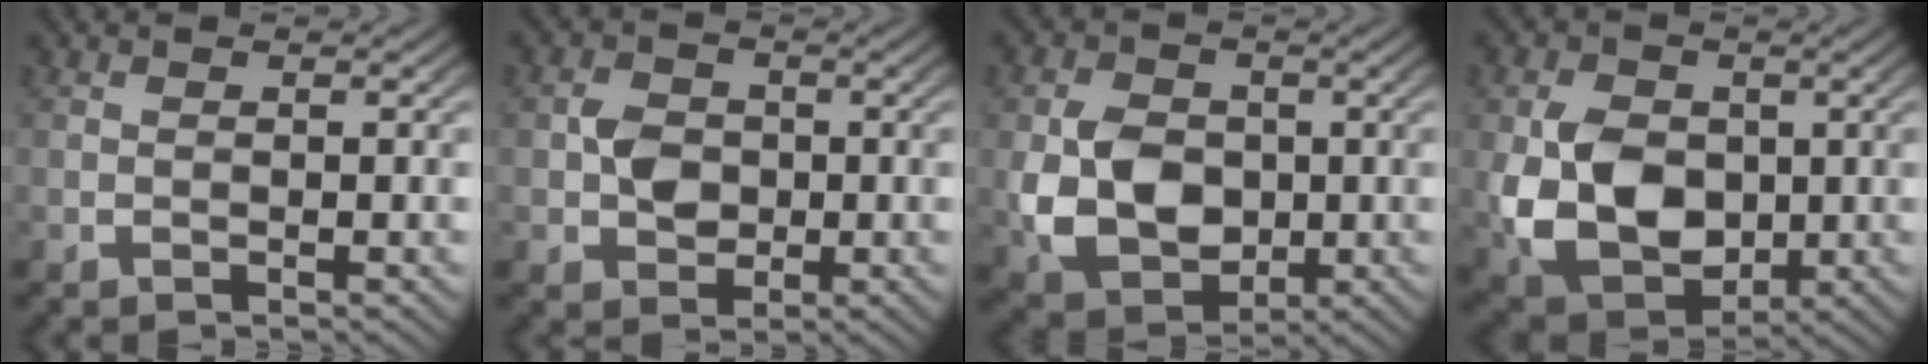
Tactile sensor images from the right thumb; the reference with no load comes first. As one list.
[{"total": 4.0, "force": [-0.1, 3.3, 2.3], "torque": [-0.042, -0.015, 0.006]}, {"total": 10.3, "force": [-0.7, 8.1, 6.3], "torque": [-0.147, -0.045, 0.008]}, {"total": 12.7, "force": [-1.0, 9.9, 8.0], "torque": [-0.194, -0.063, 0.010]}]